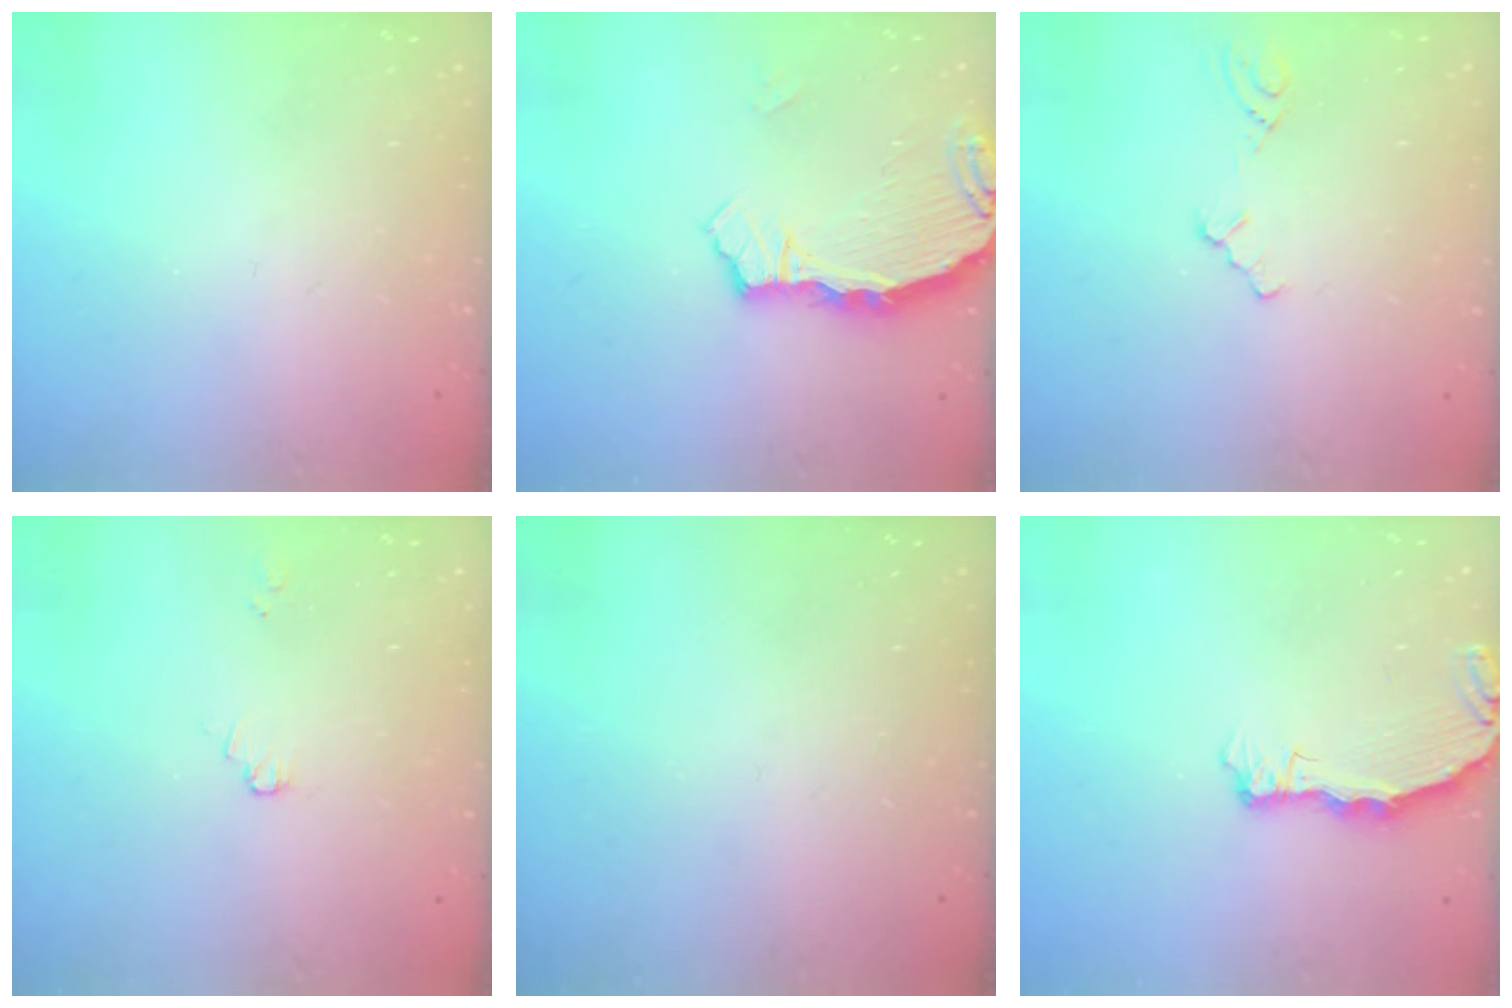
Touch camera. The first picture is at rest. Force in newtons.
{"total": 3.7, "press": 3.6, "slide": 0.5}
{"total": 1.5, "press": 1.5, "slide": 0.2}
{"total": 0.9, "press": 0.8, "slide": 0.2}
{"total": 0.0}
{"total": 4.9, "press": 4.9, "slide": 0.2}